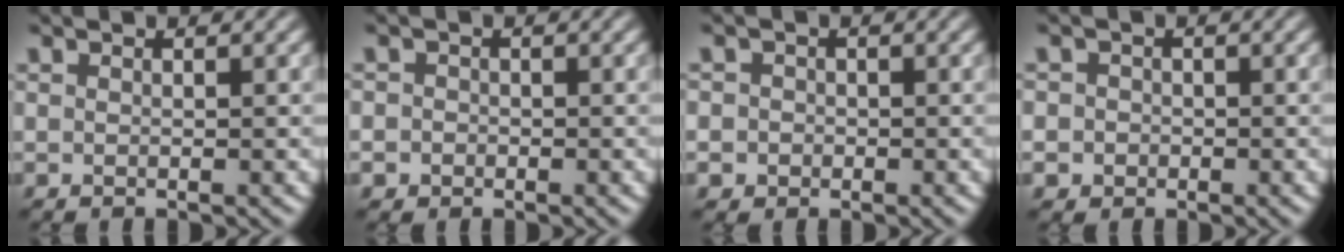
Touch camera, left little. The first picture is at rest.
{"total": 1.4, "force": [-0.2, 1.3, 0.3], "torque": [0.014, 0.003, -0.012]}
{"total": 2.0, "force": [-0.1, 2.0, 0.5], "torque": [0.014, 0.008, -0.020]}
{"total": 2.2, "force": [-0.1, 2.1, 0.5], "torque": [0.014, 0.009, -0.021]}